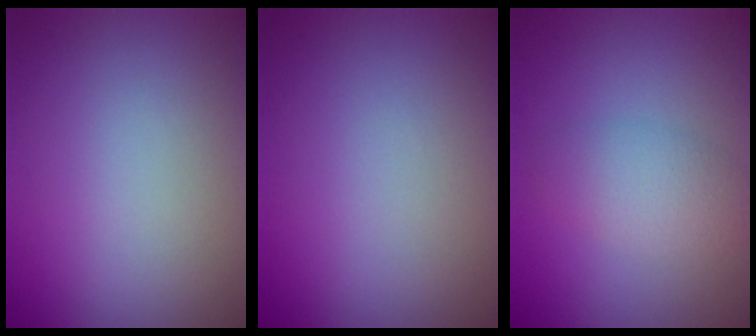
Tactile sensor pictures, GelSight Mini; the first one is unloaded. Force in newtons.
{"total": 0.0}
{"total": 3.0, "press": 3.0, "slide": 0.2}